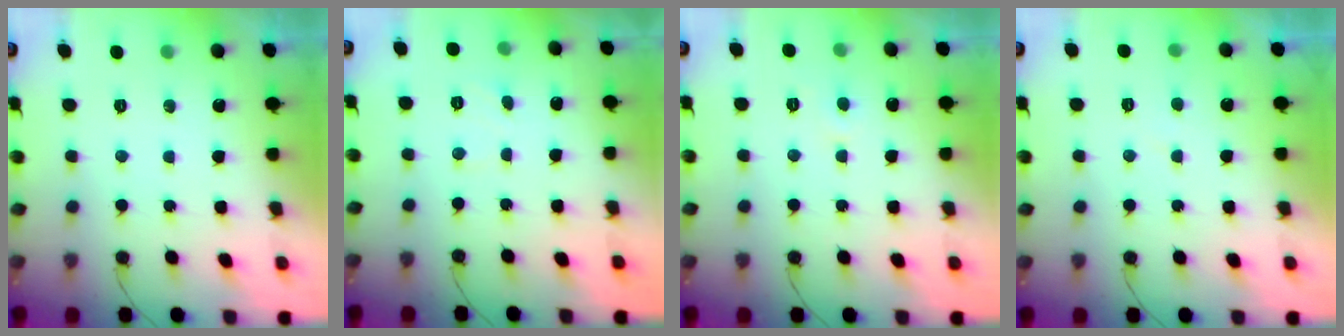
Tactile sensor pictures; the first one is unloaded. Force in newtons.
{"total": 2.9, "press": 2.9, "slide": 0.3}
{"total": 3.1, "press": 3.1, "slide": 0.5}
{"total": 2.2, "press": 2.2, "slide": 0.3}